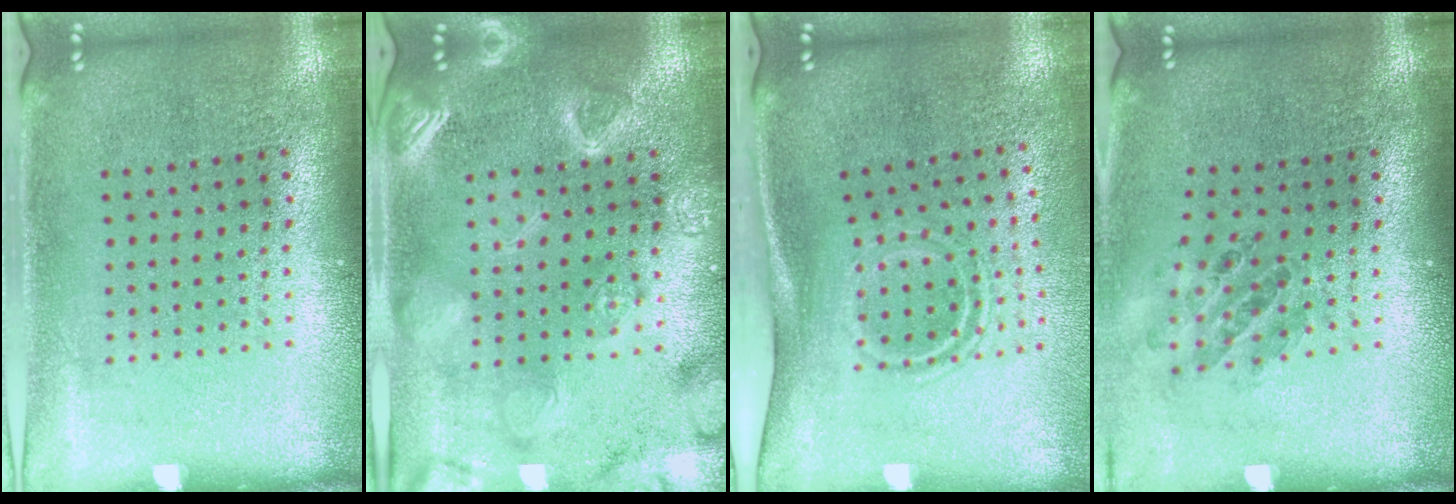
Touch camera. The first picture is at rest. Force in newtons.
{"total": 3.2, "press": 3.1, "slide": 0.9}
{"total": 1.9, "press": 1.1, "slide": 1.5}
{"total": 0.8, "press": 0.8, "slide": 0.0}